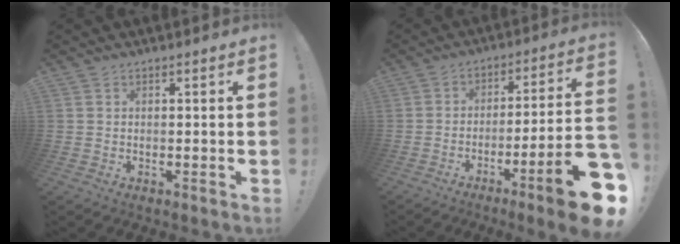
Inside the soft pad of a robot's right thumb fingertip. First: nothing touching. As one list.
[{"total": 15.8, "force": [-8.5, 1.3, 13.2], "torque": [-0.190, 0.040, -0.132]}]